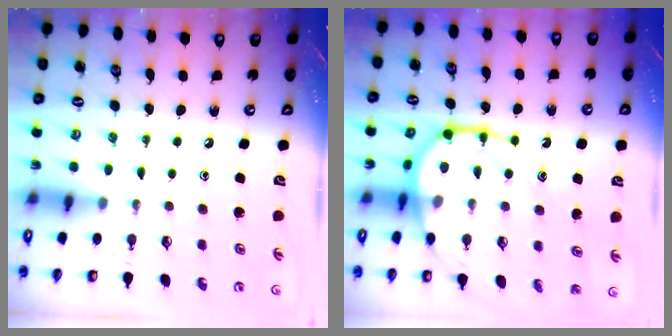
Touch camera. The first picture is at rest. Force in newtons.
{"total": 15.7, "press": 15.6, "slide": 1.6}